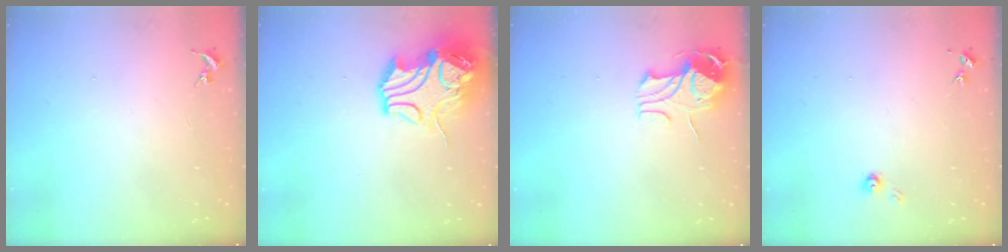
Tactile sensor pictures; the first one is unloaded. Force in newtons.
{"total": 13.9, "press": 13.8, "slide": 2.1}
{"total": 10.0, "press": 9.9, "slide": 0.6}
{"total": 3.8, "press": 3.7, "slide": 0.2}